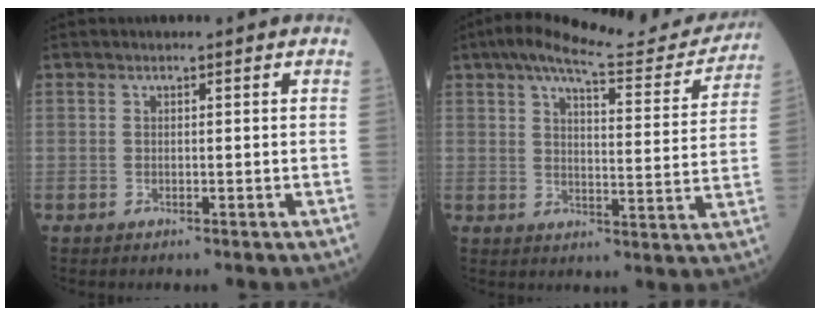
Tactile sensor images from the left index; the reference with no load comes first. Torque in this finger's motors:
{"motor_torque": [1.03, -1.11, 0.16, 0.07]}